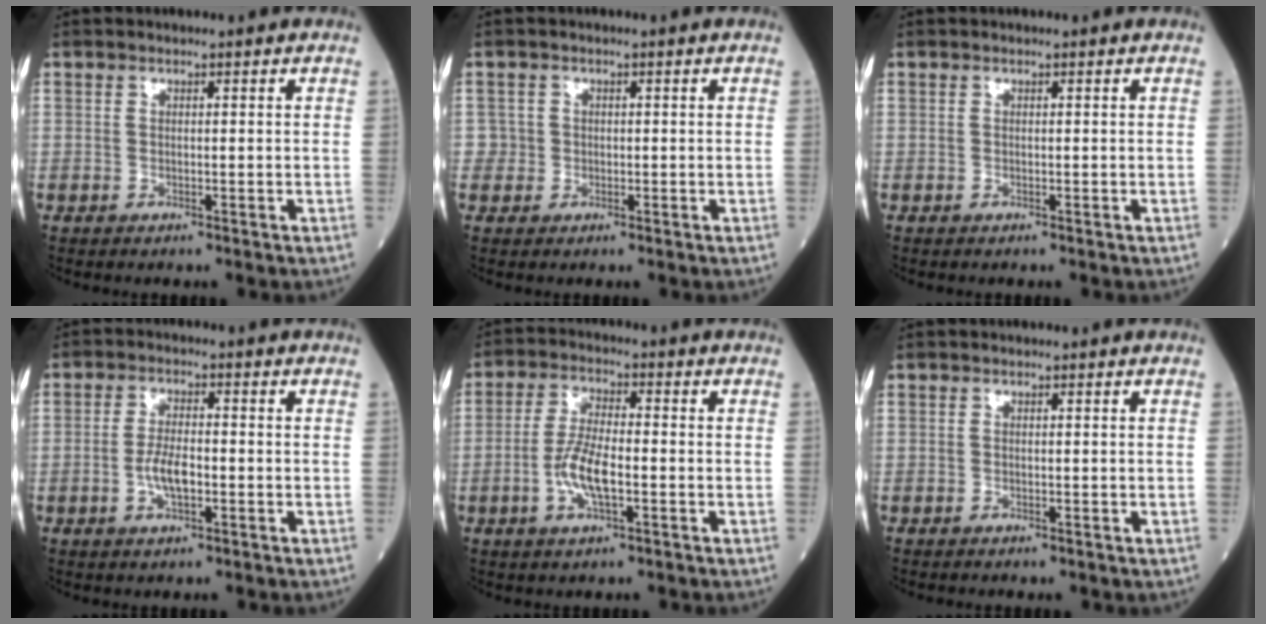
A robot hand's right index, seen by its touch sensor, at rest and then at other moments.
{"total": 1.7, "force": [-0.2, 1.7, -0.3], "torque": [0.018, 0.008, -0.008]}
{"total": 0.0}
{"total": 4.5, "force": [-1.2, 1.4, 4.1], "torque": [-0.085, 0.001, -0.022]}
{"total": 7.0, "force": [-1.9, 1.8, 6.5], "torque": [-0.137, 0.001, -0.038]}
{"total": 0.0}